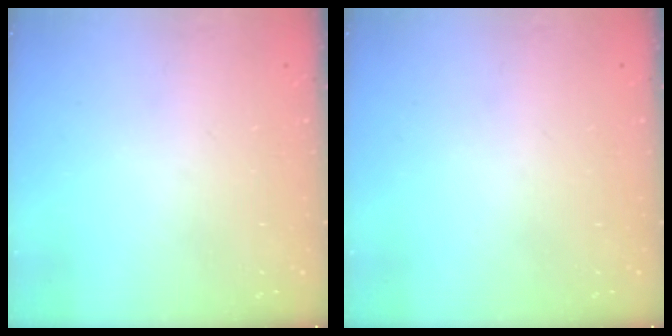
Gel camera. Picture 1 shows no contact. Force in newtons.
{"total": 0.0}